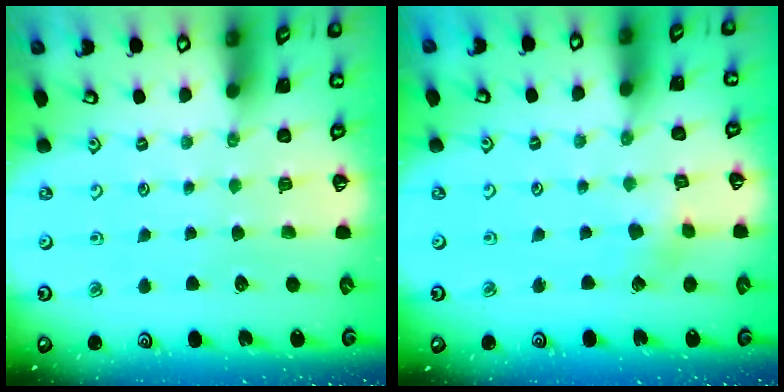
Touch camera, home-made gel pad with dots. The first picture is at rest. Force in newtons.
{"total": 2.7, "press": 2.7, "slide": 0.3}